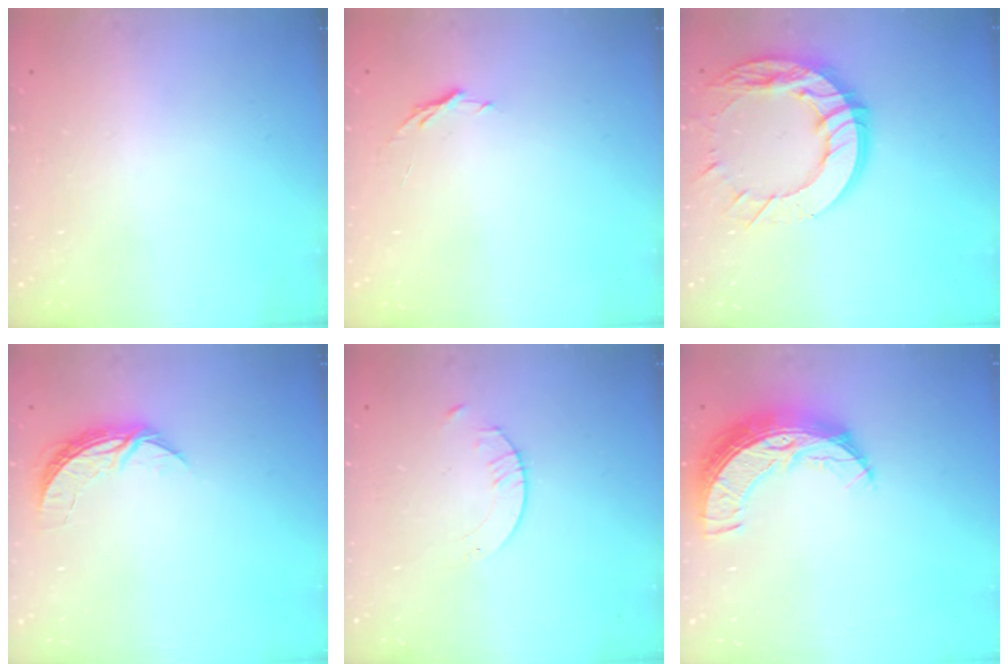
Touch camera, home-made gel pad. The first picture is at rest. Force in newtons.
{"total": 3.2, "press": 3.2, "slide": 0.3}
{"total": 16.7, "press": 16.6, "slide": 1.6}
{"total": 6.6, "press": 6.5, "slide": 0.4}
{"total": 1.6, "press": 1.6, "slide": 0.2}
{"total": 11.5, "press": 11.5, "slide": 0.9}